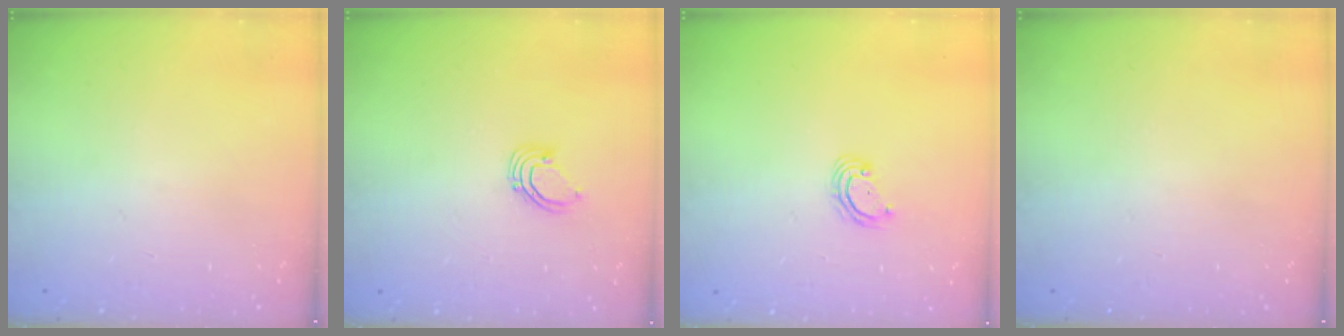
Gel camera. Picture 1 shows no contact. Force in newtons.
{"total": 2.9, "press": 2.9, "slide": 0.3}
{"total": 3.8, "press": 3.8, "slide": 0.4}
{"total": 0.0}